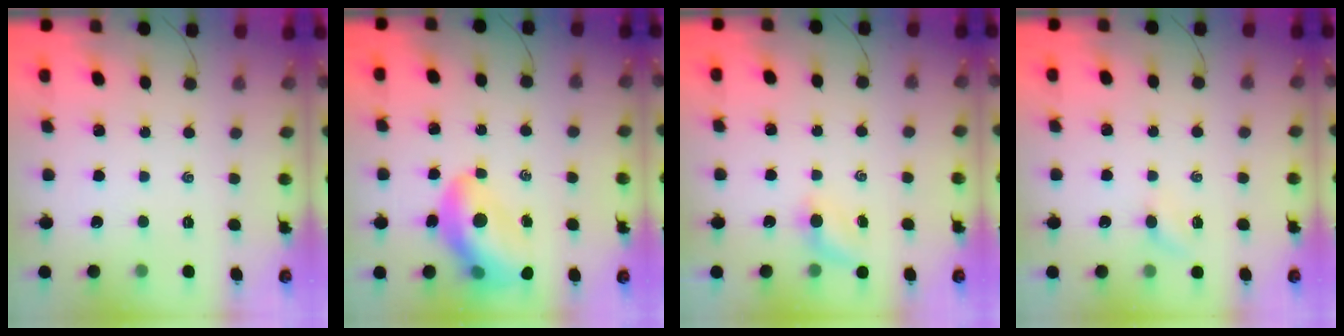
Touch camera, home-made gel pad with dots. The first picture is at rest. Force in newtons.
{"total": 12.8, "press": 12.3, "slide": 3.6}
{"total": 4.0, "press": 3.8, "slide": 1.3}
{"total": 2.3, "press": 2.2, "slide": 0.8}